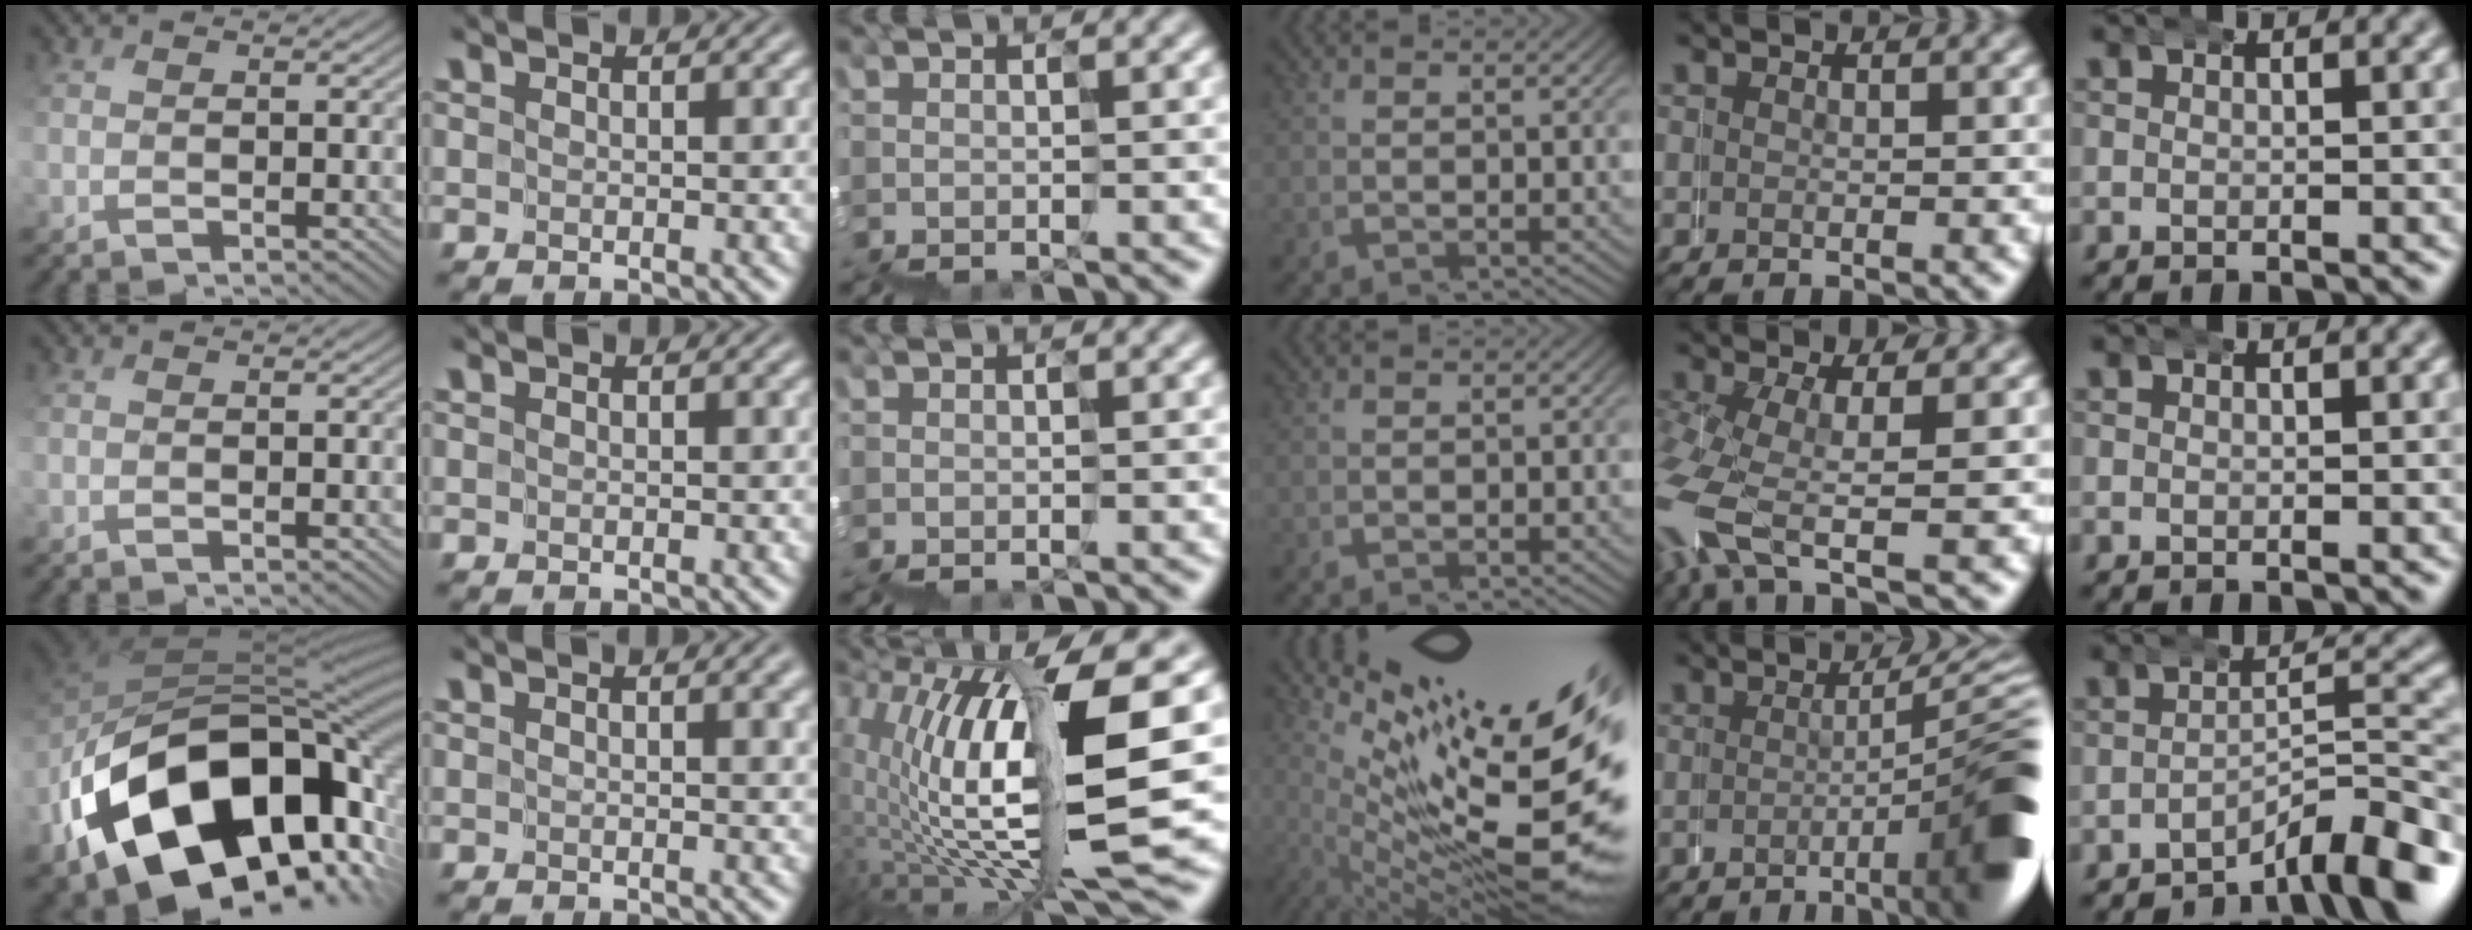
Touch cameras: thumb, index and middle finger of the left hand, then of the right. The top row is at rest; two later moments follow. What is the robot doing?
{"motion": "wrap", "object": "duck tape"}